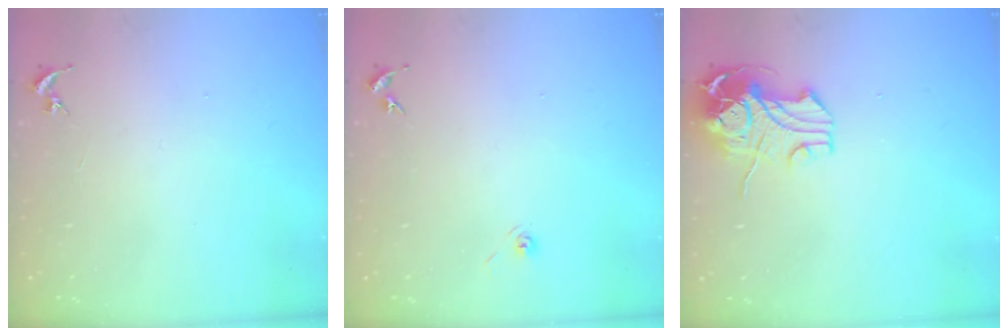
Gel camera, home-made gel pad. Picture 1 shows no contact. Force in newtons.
{"total": 3.3, "press": 2.7, "slide": 2.0}
{"total": 11.8, "press": 11.7, "slide": 2.1}